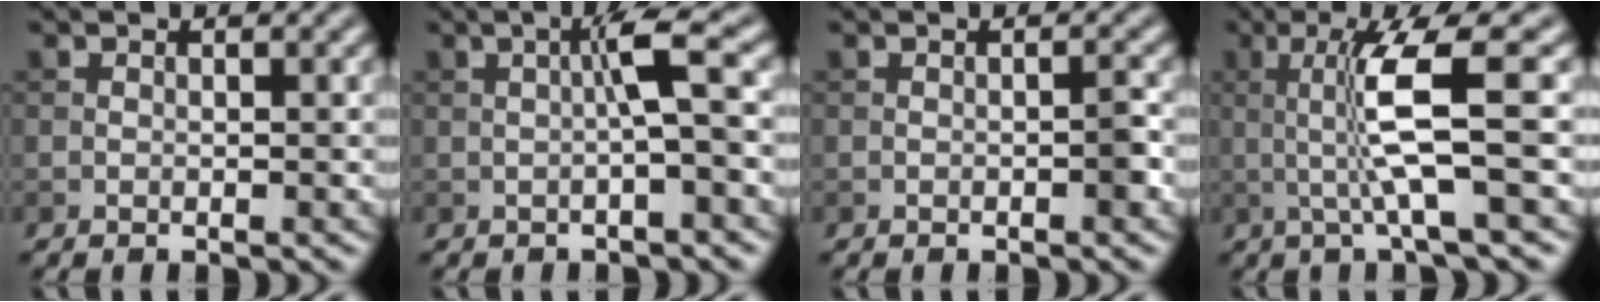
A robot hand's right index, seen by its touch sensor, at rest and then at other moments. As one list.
[{"total": 3.1, "force": [0.1, 0.2, 3.1], "torque": [-0.053, 0.015, -0.003]}, {"total": 0.9, "force": [-0.4, 0.2, 0.8], "torque": [-0.011, 0.003, -0.004]}, {"total": 5.8, "force": [0.4, 0.6, 5.8], "torque": [-0.117, 0.002, 0.010]}]